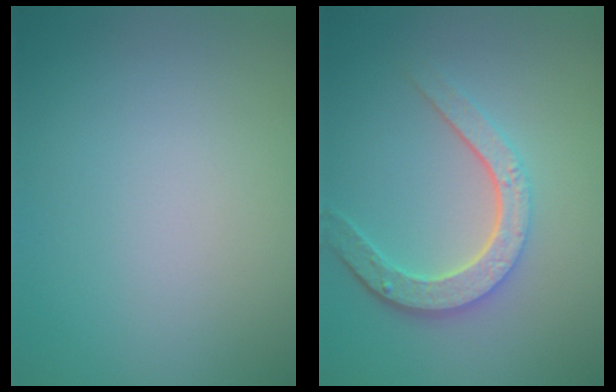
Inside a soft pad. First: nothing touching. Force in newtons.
{"total": 4.4, "press": 3.4, "slide": 2.9}